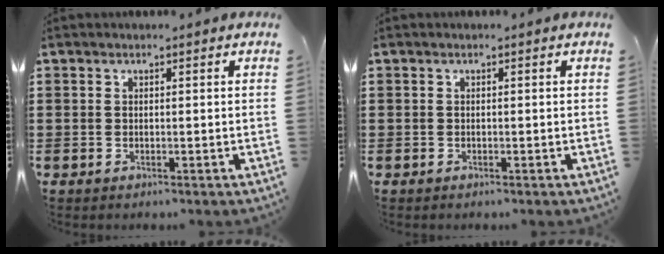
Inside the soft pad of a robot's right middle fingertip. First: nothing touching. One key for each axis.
{"total": 0.0}